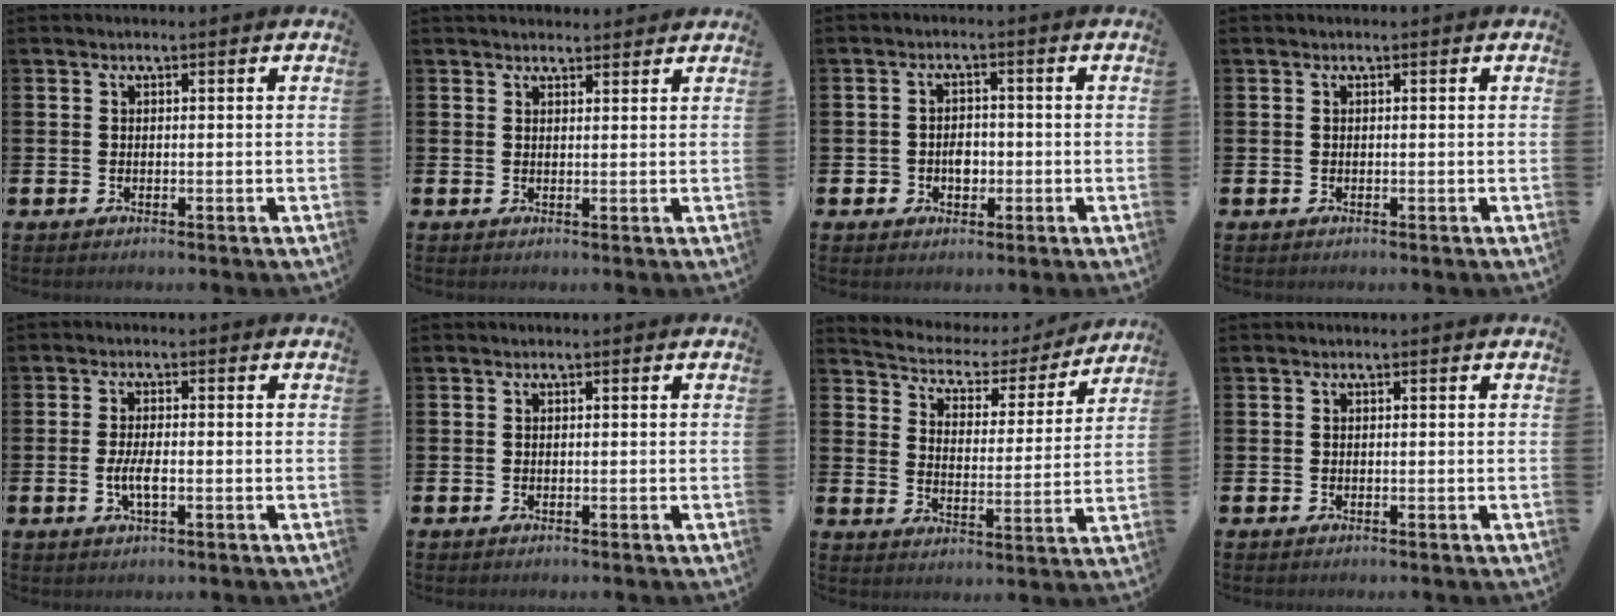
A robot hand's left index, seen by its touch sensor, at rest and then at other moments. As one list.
[{"total": 1.8, "force": [1.8, 0.4, 0.1], "torque": [0.003, -0.007, 0.031]}, {"total": 2.7, "force": [-0.7, 2.3, 1.3], "torque": [-0.021, 0.003, -0.019]}, {"total": 0.0}, {"total": 3.1, "force": [-0.7, 1.0, 2.9], "torque": [-0.050, 0.002, -0.013]}, {"total": 0.0}, {"total": 4.3, "force": [3.8, 2.0, 0.7], "torque": [-0.046, -0.031, 0.058]}, {"total": 0.0}]